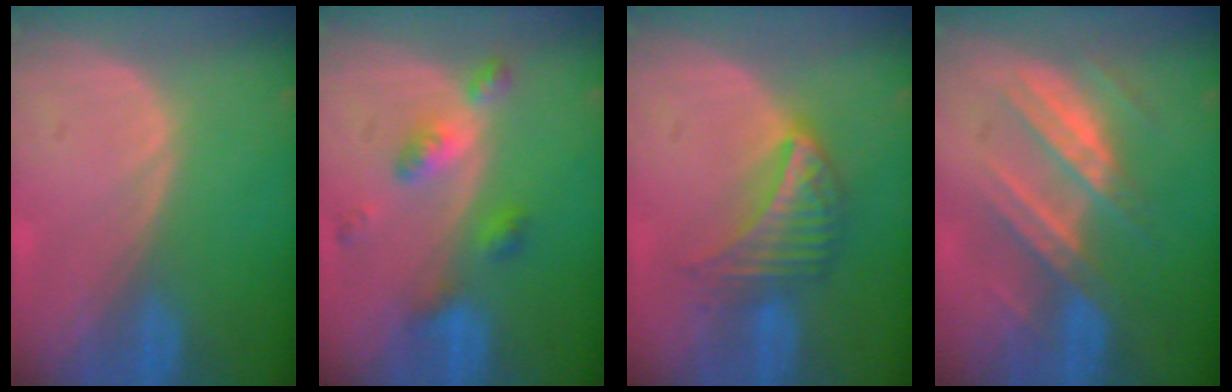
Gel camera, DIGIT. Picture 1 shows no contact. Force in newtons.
{"total": 5.8, "press": 5.0, "slide": 2.8}
{"total": 7.4, "press": 6.6, "slide": 3.5}
{"total": 7.3, "press": 7.3, "slide": 1.0}